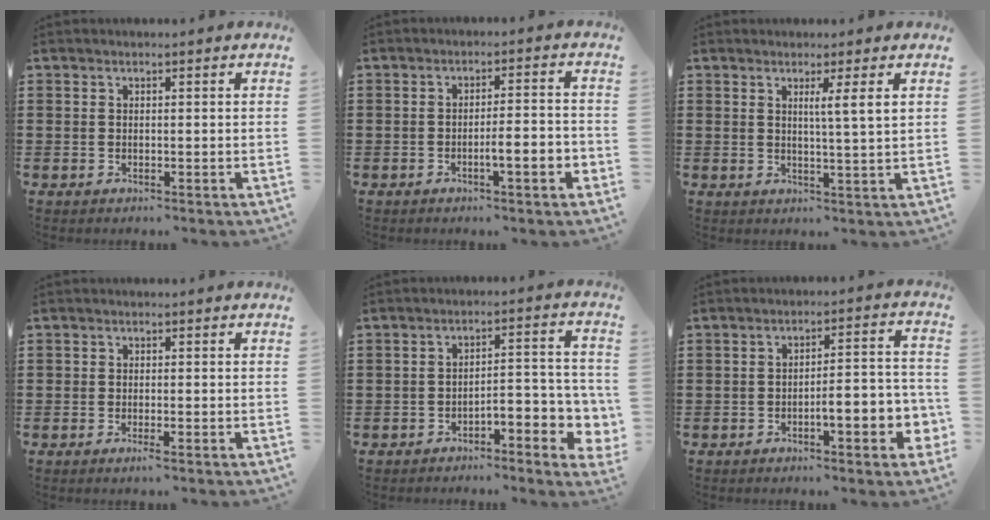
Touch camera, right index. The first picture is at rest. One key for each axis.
{"total": 4.5, "fx": -1.8, "fy": 0.5, "fz": 4.1, "tx": -0.067, "ty": -0.001, "tz": -0.032}
{"total": 3.3, "fx": 1.4, "fy": -0.7, "fz": 2.9, "tx": -0.052, "ty": -0.012, "tz": 0.020}
{"total": 0.9, "fx": -0.6, "fy": 0.0, "fz": 0.7, "tx": -0.013, "ty": -0.004, "tz": -0.010}
{"total": 4.4, "fx": -2.9, "fy": 1.3, "fz": 3.1, "tx": -0.052, "ty": 0.004, "tz": -0.056}
{"total": 5.6, "fx": -2.6, "fy": 1.3, "fz": 4.9, "tx": -0.074, "ty": -0.008, "tz": -0.048}